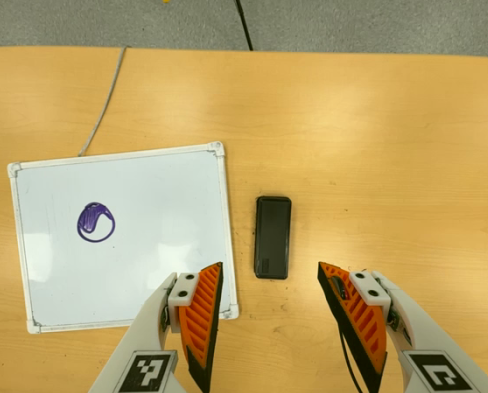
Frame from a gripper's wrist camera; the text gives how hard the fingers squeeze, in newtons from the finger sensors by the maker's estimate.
{"total": 0.0}